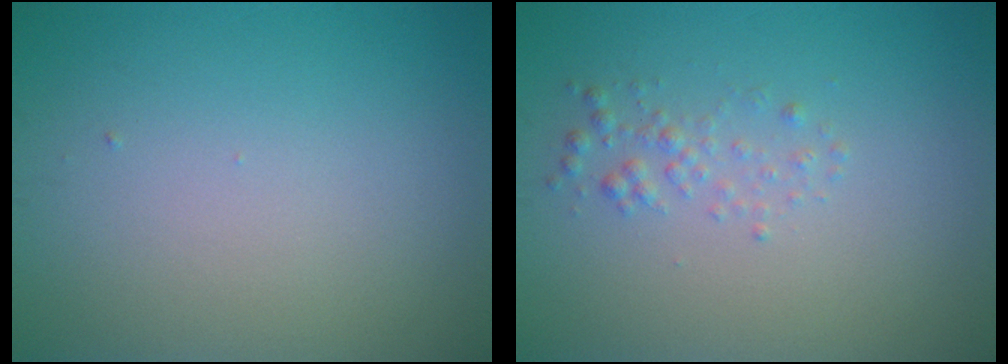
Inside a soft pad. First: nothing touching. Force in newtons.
{"total": 1.3, "press": 1.3, "slide": 0.0}